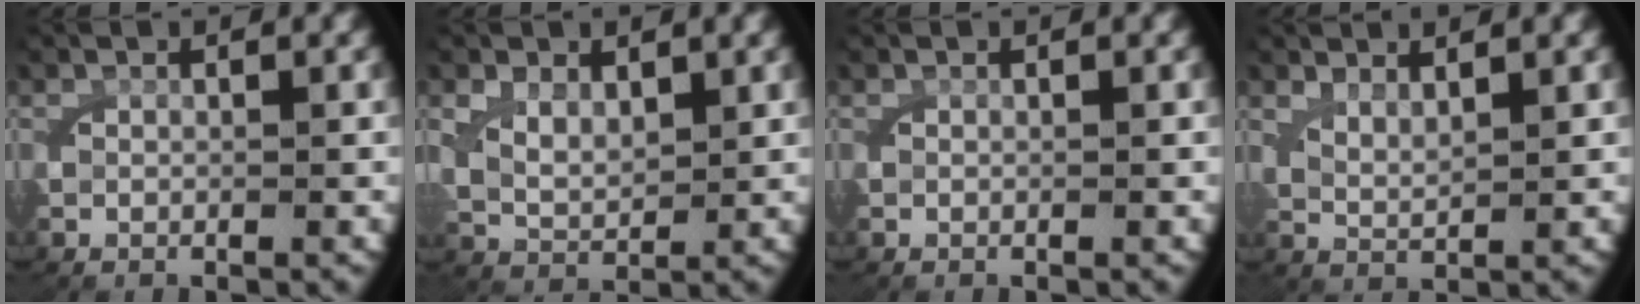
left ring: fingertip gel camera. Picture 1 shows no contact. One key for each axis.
{"total": 3.2, "fx": 1.0, "fy": 2.2, "fz": 2.1, "tx": -0.056, "ty": -0.018, "tz": 0.028}
{"total": 0.0}
{"total": 2.1, "fx": 1.5, "fy": 0.6, "fz": 1.4, "tx": -0.035, "ty": -0.011, "tz": 0.034}